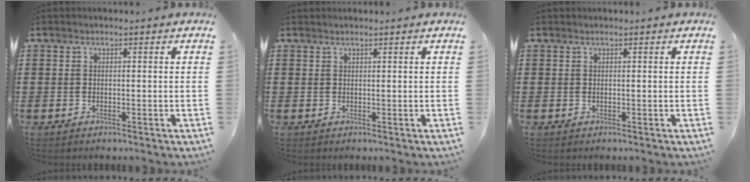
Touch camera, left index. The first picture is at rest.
{"total": 0.6, "force": [0.6, 0.2, 0.0], "torque": [-0.001, 0.000, 0.012]}
{"total": 0.0}